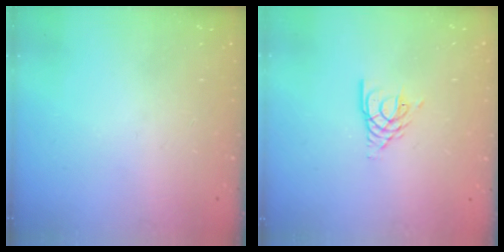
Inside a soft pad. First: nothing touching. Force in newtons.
{"total": 4.2, "press": 4.1, "slide": 0.5}